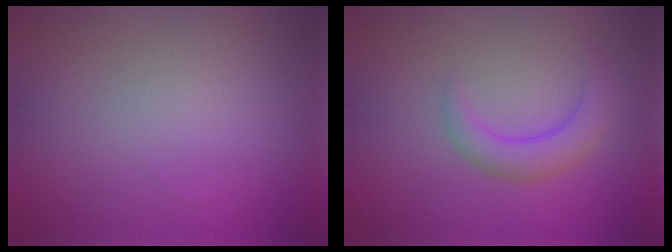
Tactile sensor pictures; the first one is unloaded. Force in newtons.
{"total": 2.9, "press": 2.9, "slide": 0.3}